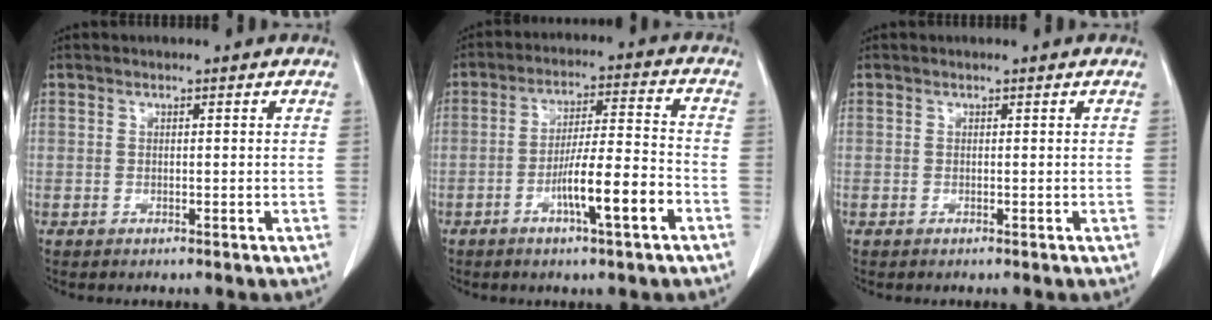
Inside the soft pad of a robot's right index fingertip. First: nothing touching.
{"total": 9.9, "force": [-4.3, 0.4, 8.9], "torque": [-0.152, 0.005, -0.072]}
{"total": 0.0}